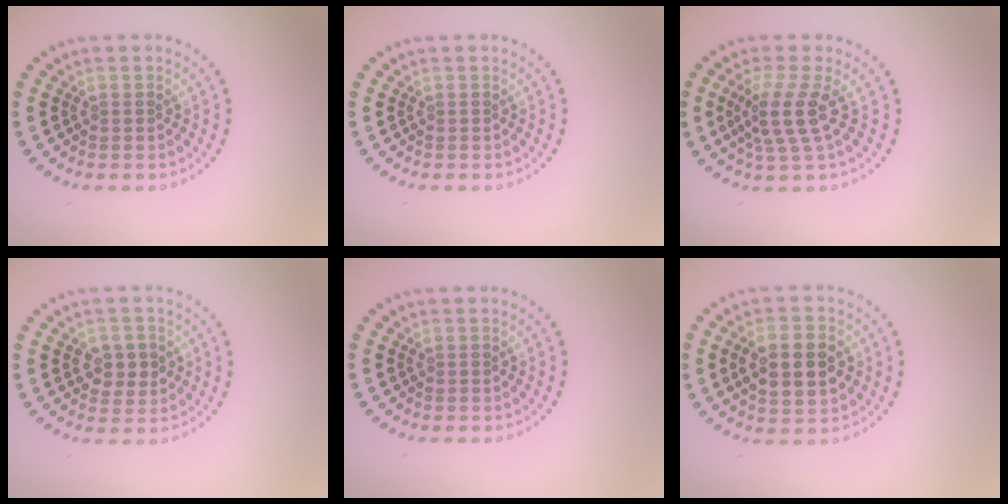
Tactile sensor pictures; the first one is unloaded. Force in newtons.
{"total": 0.0}
{"total": 3.5, "press": 2.7, "slide": 2.3}
{"total": 2.7, "press": 2.7, "slide": 0.5}
{"total": 0.0}
{"total": 5.6, "press": 5.6, "slide": 0.5}